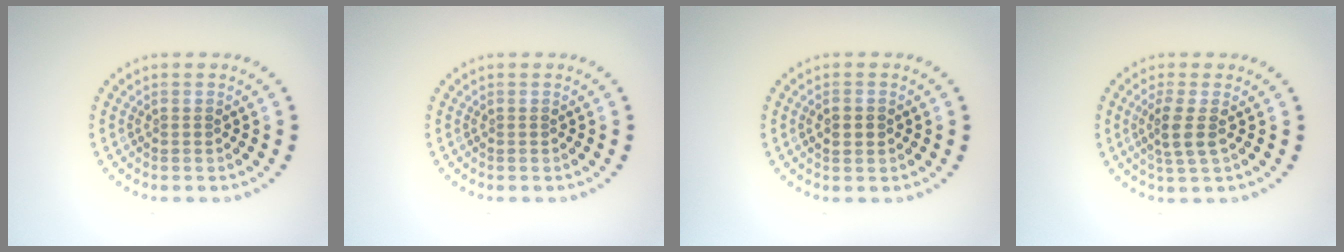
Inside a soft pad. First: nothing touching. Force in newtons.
{"total": 0.0}
{"total": 2.1, "press": 2.1, "slide": 0.2}
{"total": 2.4, "press": 1.9, "slide": 1.5}